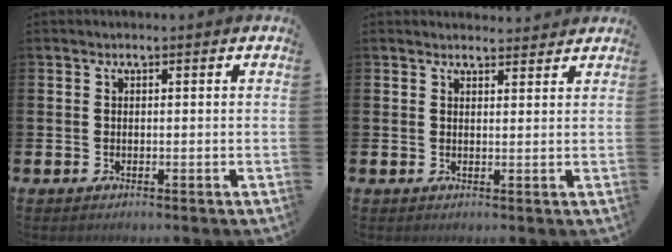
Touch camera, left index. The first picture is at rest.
{"total": 2.2, "force": [2.2, 0.4, -0.2], "torque": [0.014, -0.015, 0.036]}